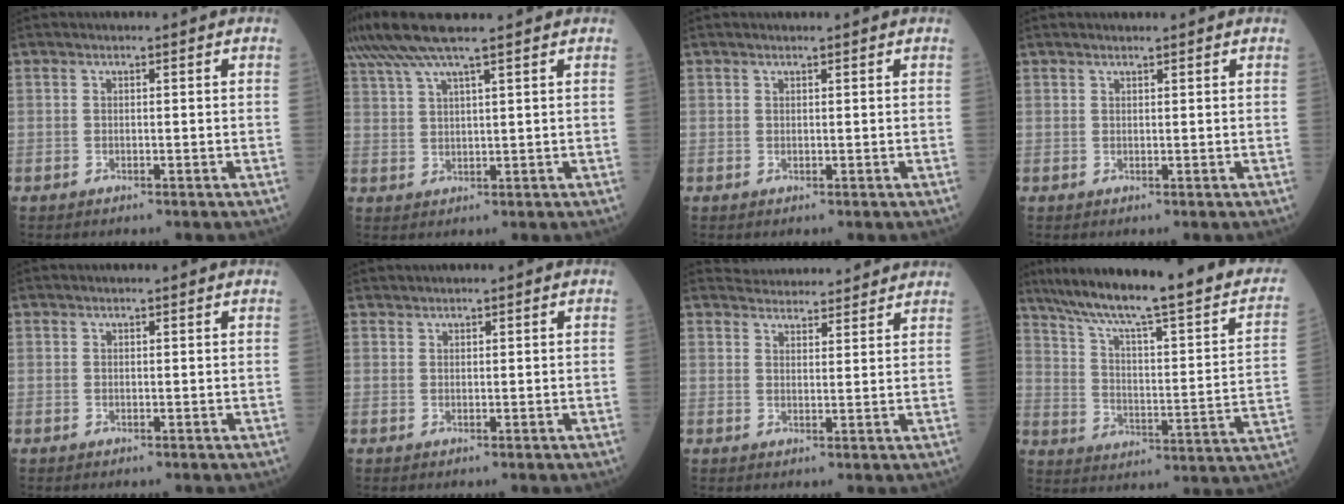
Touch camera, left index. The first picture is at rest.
{"total": 9.3, "force": [7.6, -0.7, 5.3], "torque": [-0.098, 0.034, 0.127]}
{"total": 0.6, "force": [0.6, 0.0, 0.2], "torque": [-0.009, 0.002, 0.012]}
{"total": 1.1, "force": [1.0, 0.0, 0.4], "torque": [-0.008, 0.009, 0.019]}
{"total": 0.7, "force": [0.7, 0.0, -0.1], "torque": [-0.008, 0.004, 0.013]}
{"total": 0.8, "force": [0.8, 0.1, -0.2], "torque": [0.002, 0.004, 0.017]}
{"total": 10.1, "force": [9.9, 1.8, 1.5], "torque": [-0.013, 0.020, 0.127]}
{"total": 27.9, "force": [22.2, 2.9, 16.5], "torque": [-0.255, -0.019, 0.303]}